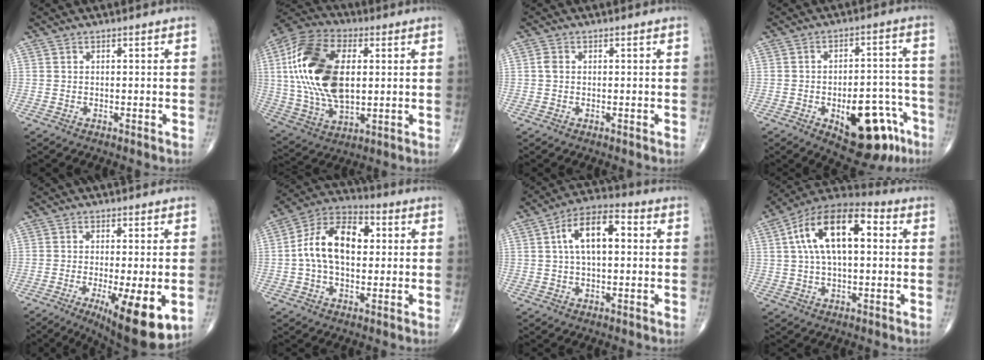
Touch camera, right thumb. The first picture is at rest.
{"total": 22.3, "force": [3.2, 12.5, 18.1], "torque": [-0.359, -0.005, 0.054]}
{"total": 1.3, "force": [0.1, 1.0, 0.8], "torque": [-0.013, 0.001, 0.000]}
{"total": 17.0, "force": [-7.7, 8.0, 12.9], "torque": [-0.139, 0.047, -0.092]}
{"total": 13.5, "force": [-4.3, 3.5, 12.4], "torque": [-0.171, -0.020, -0.056]}
{"total": 14.5, "force": [1.4, 8.9, 11.4], "torque": [-0.188, 0.031, 0.012]}
{"total": 11.2, "force": [2.0, 5.6, 9.5], "torque": [-0.156, 0.022, 0.025]}
{"total": 16.8, "force": [3.5, 8.3, 14.3], "torque": [-0.240, 0.029, 0.049]}